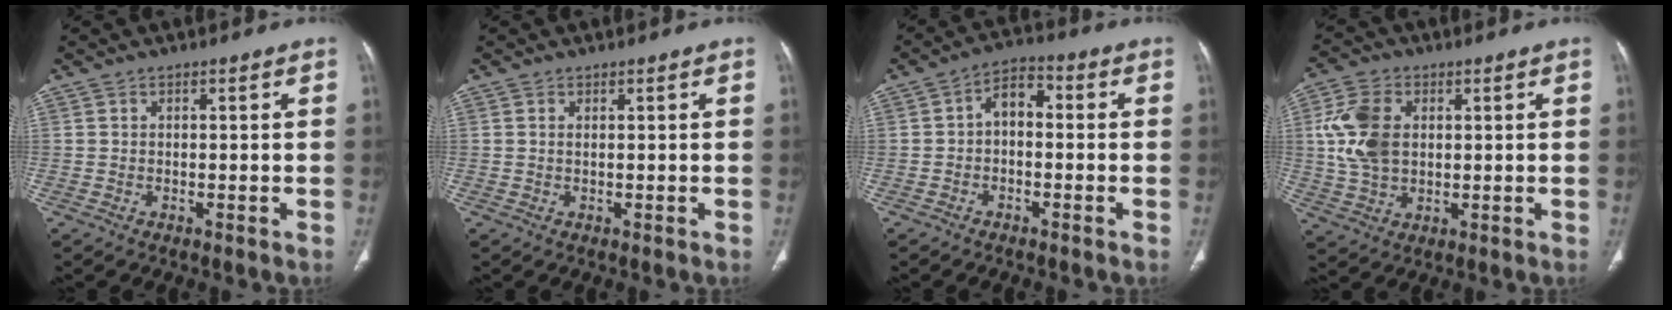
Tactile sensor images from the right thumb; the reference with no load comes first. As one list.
[{"total": 0.6, "force": [0.2, 0.3, 0.5], "torque": [-0.015, 0.004, 0.004]}, {"total": 5.3, "force": [-0.5, 3.5, 4.0], "torque": [-0.050, 0.027, -0.022]}, {"total": 10.7, "force": [1.7, 7.3, 7.5], "torque": [-0.147, 0.003, 0.036]}]